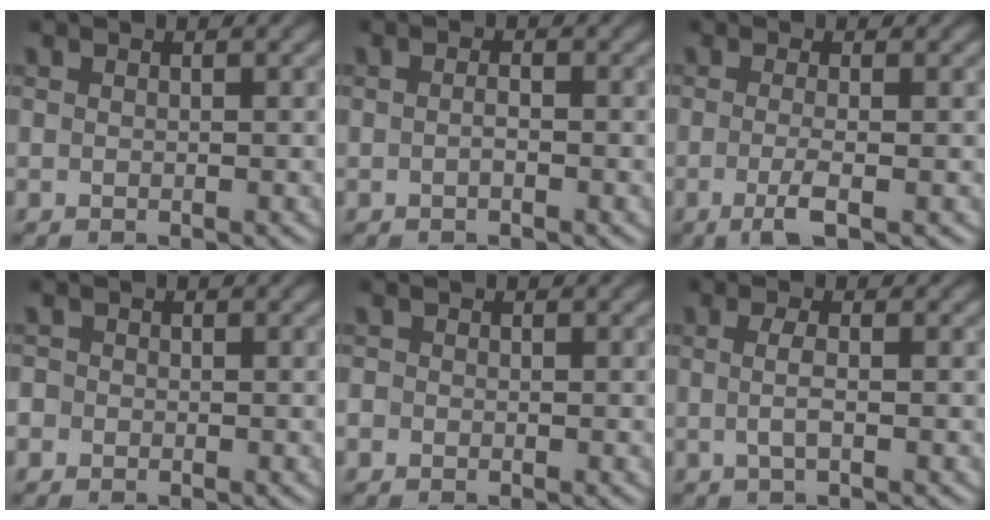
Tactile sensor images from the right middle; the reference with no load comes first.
{"total": 0.8, "force": [-0.3, 0.3, 0.7], "torque": [-0.016, 0.000, -0.005]}
{"total": 2.7, "force": [-0.8, 0.7, 2.5], "torque": [-0.046, -0.007, -0.017]}
{"total": 1.1, "force": [-0.5, 1.0, 0.1], "torque": [0.008, -0.002, -0.011]}
{"total": 0.8, "force": [-0.4, 0.7, 0.1], "torque": [0.003, -0.004, -0.007]}
{"total": 1.9, "force": [-0.1, 0.5, 1.8], "torque": [-0.036, -0.001, -0.006]}